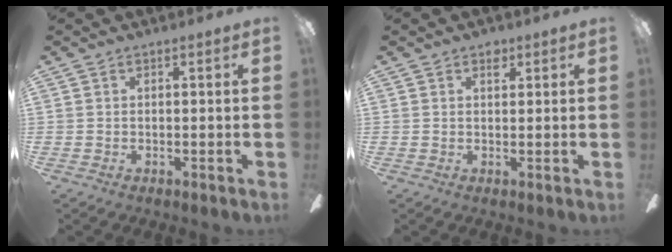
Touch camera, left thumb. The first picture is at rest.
{"total": 2.3, "force": [1.5, 1.4, 1.2], "torque": [-0.001, -0.005, 0.021]}